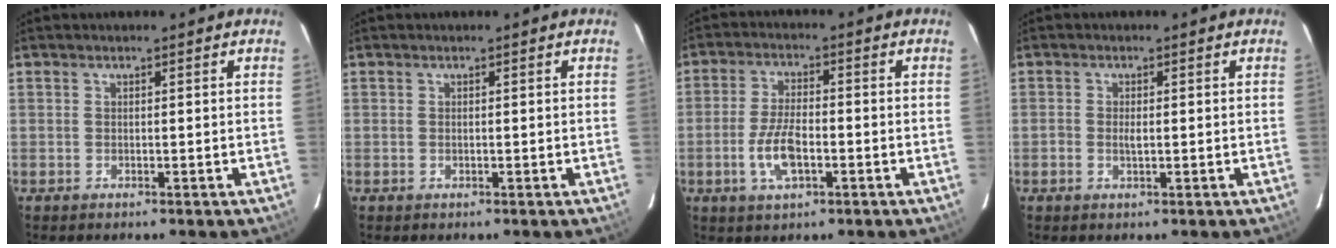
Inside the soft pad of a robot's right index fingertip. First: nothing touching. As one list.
[{"total": 0.0}, {"total": 7.5, "force": [-2.6, 3.1, 6.4], "torque": [-0.135, -0.001, -0.048]}, {"total": 1.5, "force": [-0.3, 0.7, 1.3], "torque": [-0.027, 0.000, -0.006]}]